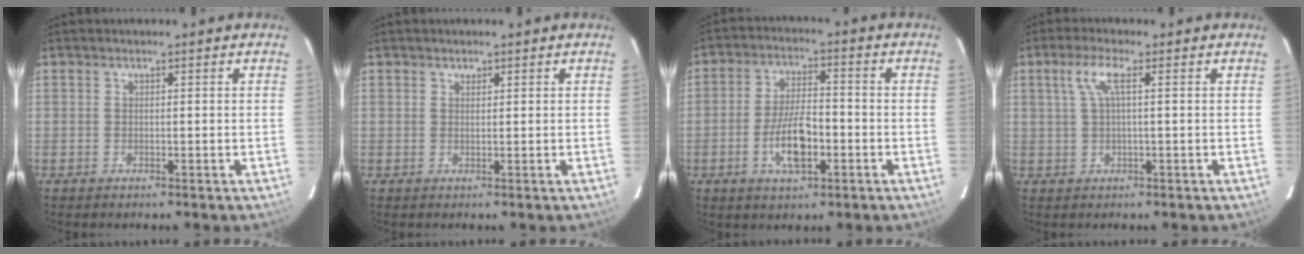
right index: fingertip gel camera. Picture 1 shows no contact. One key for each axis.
{"total": 0.6, "fx": 0.4, "fy": 0.4, "fz": 0.0, "tx": 0.001, "ty": 0.002, "tz": 0.006}
{"total": 8.7, "fx": -3.1, "fy": 3.4, "fz": 7.3, "tx": -0.145, "ty": 0.003, "tz": -0.053}
{"total": 3.8, "fx": 0.9, "fy": 0.2, "fz": 3.7, "tx": -0.079, "ty": 0.005, "tz": 0.019}